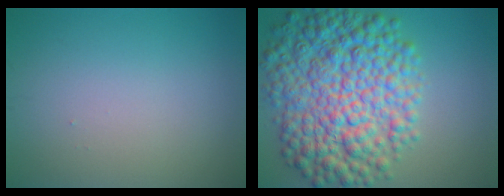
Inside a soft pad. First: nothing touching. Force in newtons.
{"total": 11.7, "press": 11.7, "slide": 0.2}